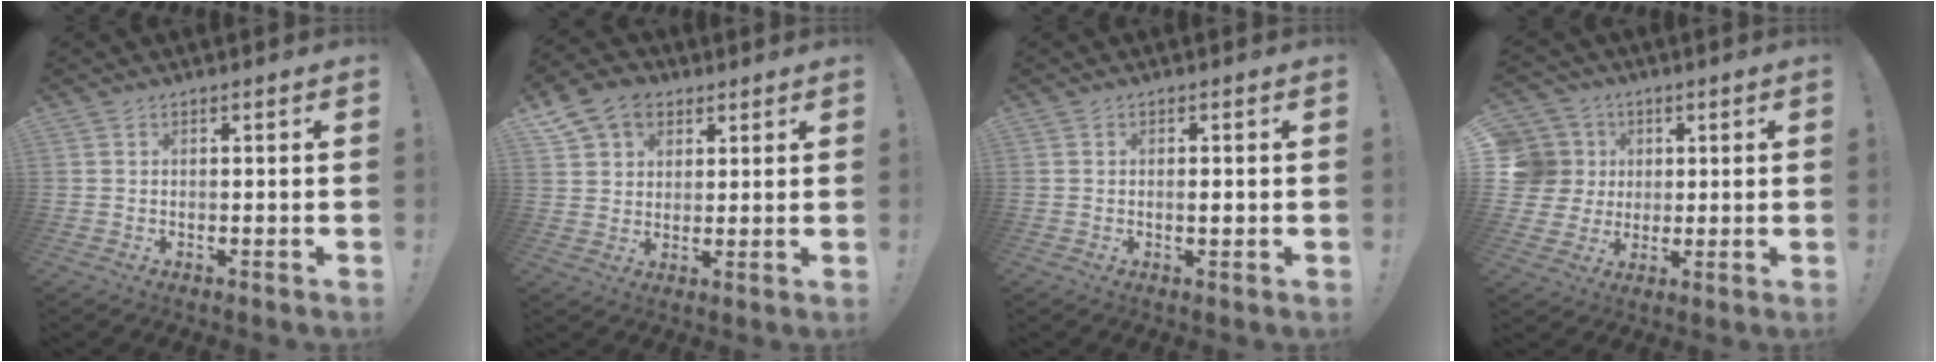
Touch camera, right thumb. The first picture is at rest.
{"total": 10.3, "force": [5.5, 7.8, 3.9], "torque": [-0.070, -0.019, 0.111]}
{"total": 1.2, "force": [-0.2, 0.3, 1.1], "torque": [-0.005, -0.006, -0.007]}
{"total": 10.4, "force": [2.1, 9.8, 3.0], "torque": [-0.053, -0.008, 0.048]}